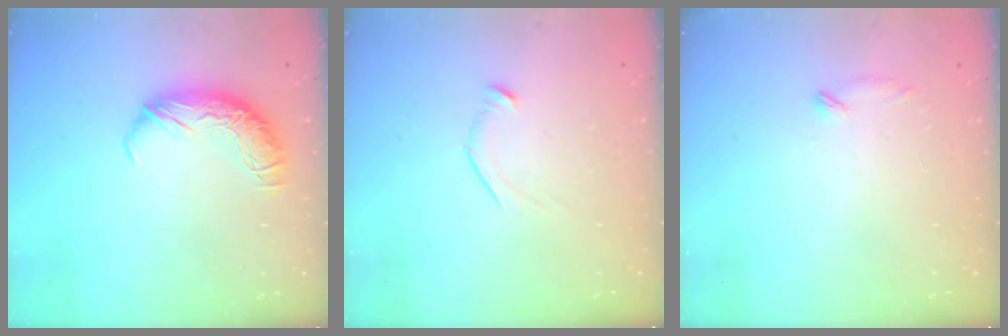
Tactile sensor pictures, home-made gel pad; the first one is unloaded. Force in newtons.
{"total": 7.2, "press": 7.2, "slide": 0.8}
{"total": 6.9, "press": 6.8, "slide": 0.8}